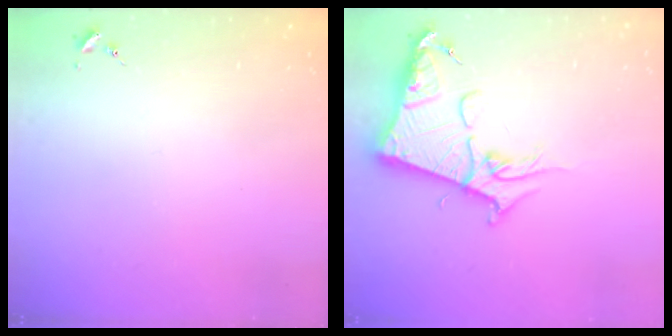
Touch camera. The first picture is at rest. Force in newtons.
{"total": 14.8, "press": 14.8, "slide": 1.5}